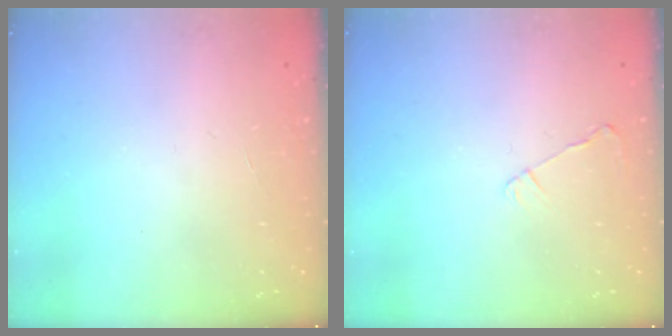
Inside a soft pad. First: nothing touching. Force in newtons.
{"total": 2.6, "press": 2.6, "slide": 0.5}